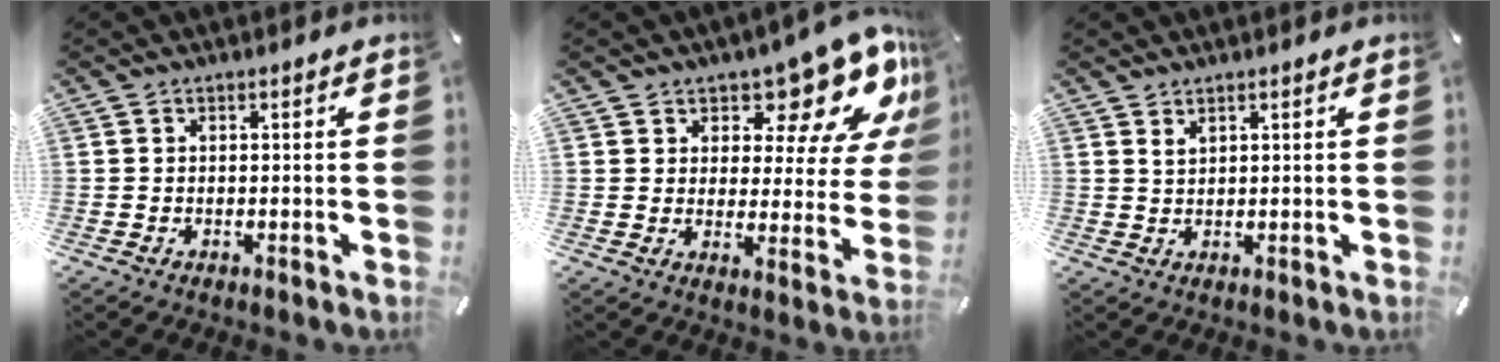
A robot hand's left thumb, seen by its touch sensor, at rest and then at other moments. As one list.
[{"total": 13.5, "force": [10.3, 6.6, 5.8], "torque": [-0.077, -0.083, 0.175]}, {"total": 1.5, "force": [1.2, 0.7, 0.6], "torque": [-0.014, -0.002, 0.024]}]